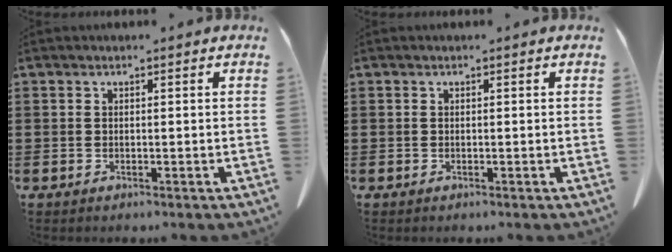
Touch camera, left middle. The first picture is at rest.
{"total": 0.0}